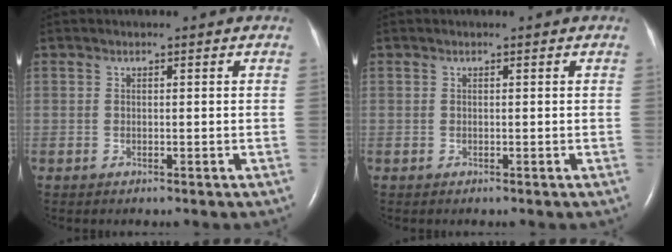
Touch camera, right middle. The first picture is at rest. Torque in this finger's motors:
{"motor_torque": [0.00, 0.00, -0.11, -0.05]}